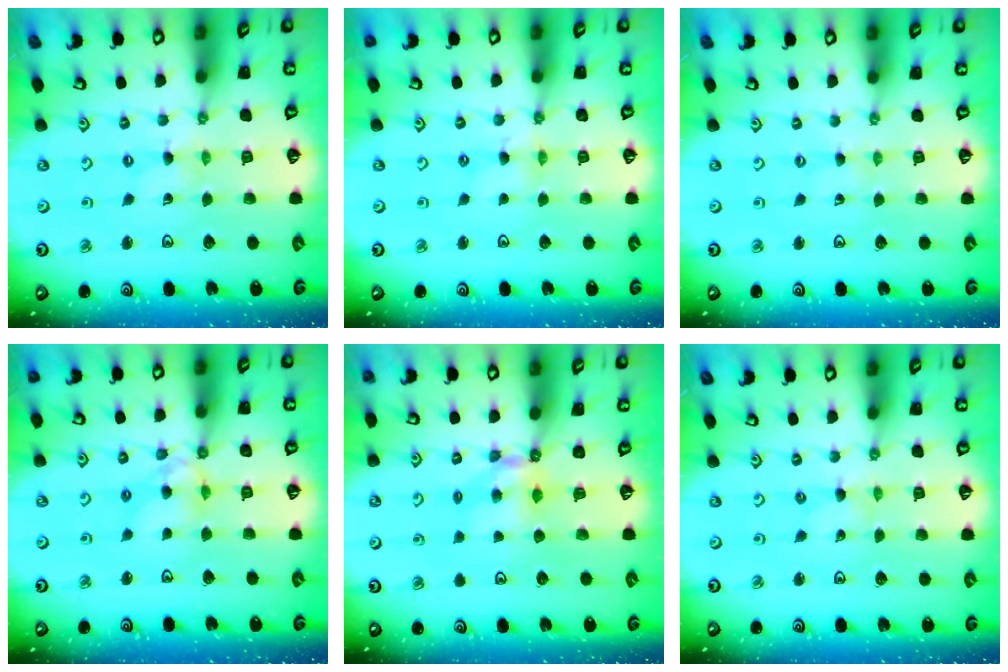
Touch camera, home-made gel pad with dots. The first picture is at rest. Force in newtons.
{"total": 1.7, "press": 1.7, "slide": 0.2}
{"total": 0.0}
{"total": 9.0, "press": 9.0, "slide": 0.8}
{"total": 6.4, "press": 6.3, "slide": 0.5}
{"total": 0.0}